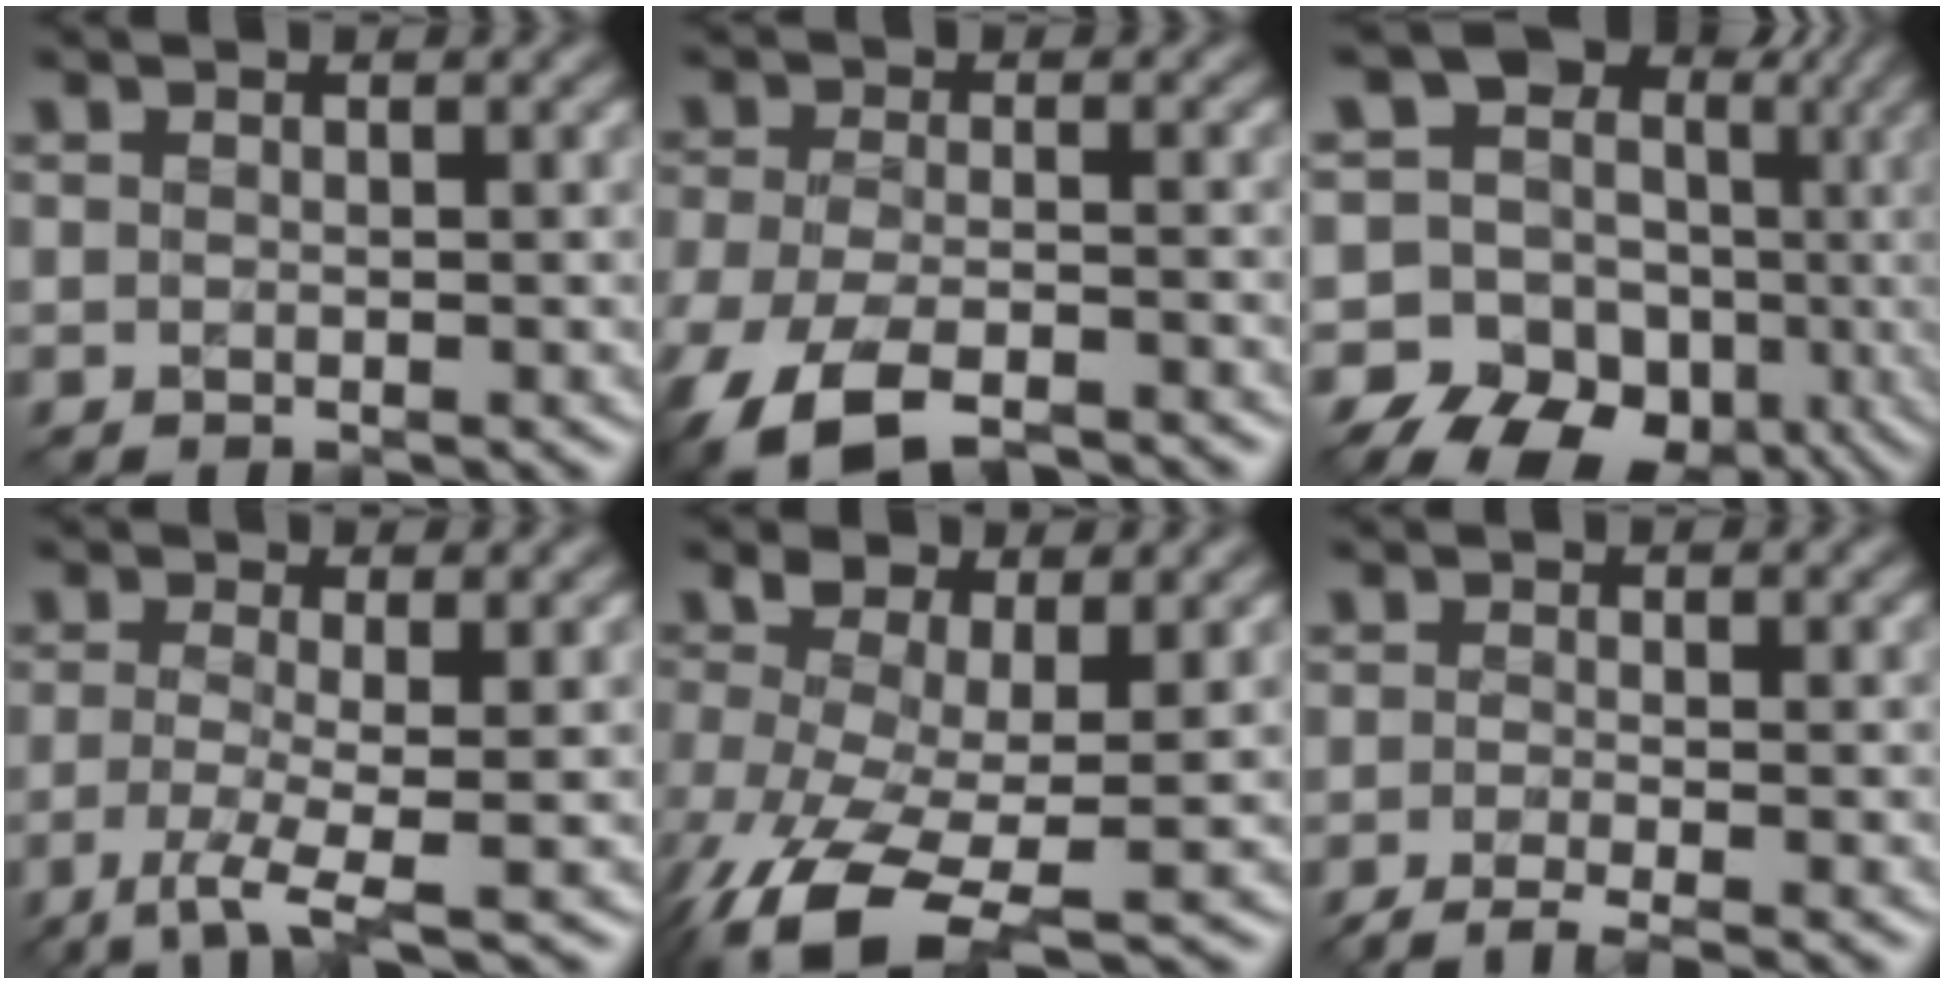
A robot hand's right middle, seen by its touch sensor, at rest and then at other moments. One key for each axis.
{"total": 8.6, "fx": -6.4, "fy": 2.9, "fz": 4.9, "tx": -0.097, "ty": -0.018, "tz": -0.115}
{"total": 17.1, "fx": -3.3, "fy": 15.7, "fz": 5.8, "tx": -0.104, "ty": 0.020, "tz": -0.067}
{"total": 3.7, "fx": -1.3, "fy": 0.6, "fz": 3.4, "tx": -0.068, "ty": -0.005, "tz": -0.035}
{"total": 7.0, "fx": -1.8, "fy": 3.1, "fz": 6.0, "tx": -0.133, "ty": -0.002, "tz": -0.048}
{"total": 2.7, "fx": -1.8, "fy": 0.6, "fz": 2.0, "tx": -0.029, "ty": 0.000, "tz": -0.043}